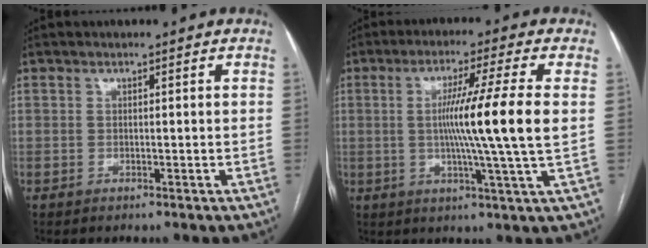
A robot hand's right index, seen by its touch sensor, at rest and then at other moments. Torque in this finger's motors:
{"motor_torque": [1.61, 0.21, 0.68, 0.21]}